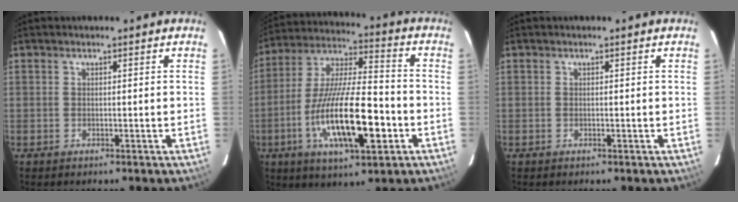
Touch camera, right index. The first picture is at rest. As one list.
[{"total": 19.7, "force": [-6.3, 5.4, 17.8], "torque": [-0.338, -0.011, -0.109]}, {"total": 0.0}]